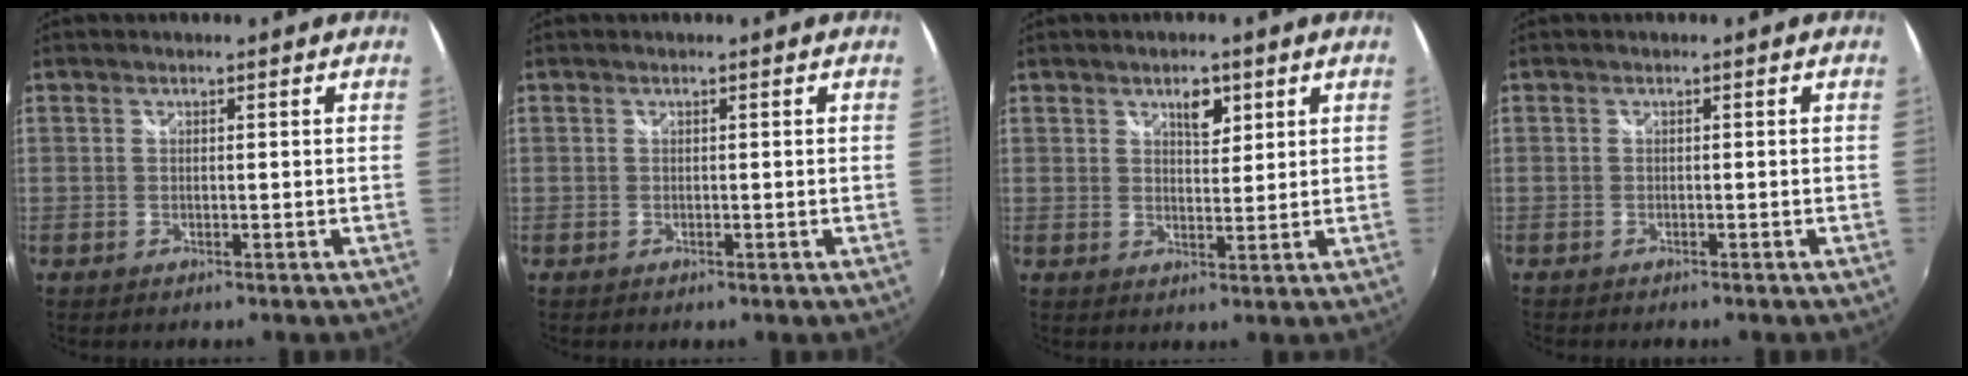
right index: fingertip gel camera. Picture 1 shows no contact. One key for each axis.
{"total": 0.0}
{"total": 3.8, "fx": 2.2, "fy": 1.7, "fz": 2.6, "tx": -0.036, "ty": 0.005, "tz": 0.036}
{"total": 1.1, "fx": -1.1, "fy": 0.0, "fz": 0.3, "tx": -0.010, "ty": -0.006, "tz": -0.017}